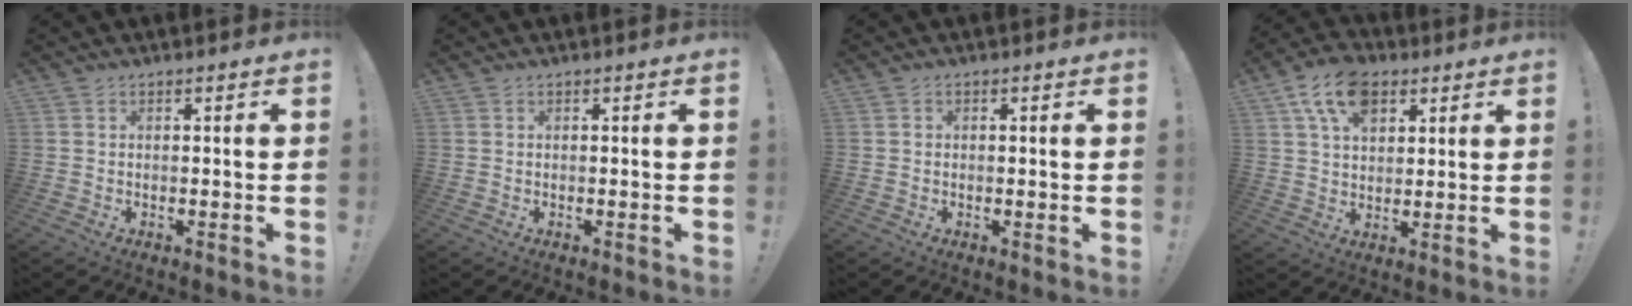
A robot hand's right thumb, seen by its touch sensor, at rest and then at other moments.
{"total": 0.0}
{"total": 0.9, "force": [-0.4, 0.5, 0.6], "torque": [-0.010, 0.004, -0.007]}
{"total": 12.1, "force": [6.1, 7.6, 7.2], "torque": [-0.123, -0.011, 0.115]}